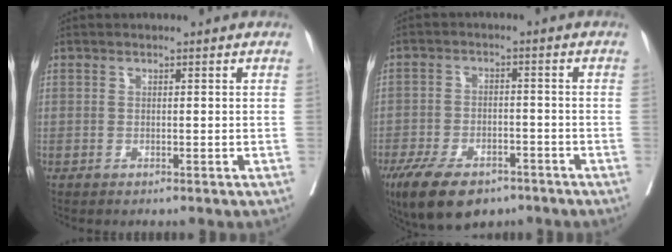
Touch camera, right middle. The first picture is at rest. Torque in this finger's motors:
{"motor_torque": [1.11, -0.95, 0.33, 0.08]}